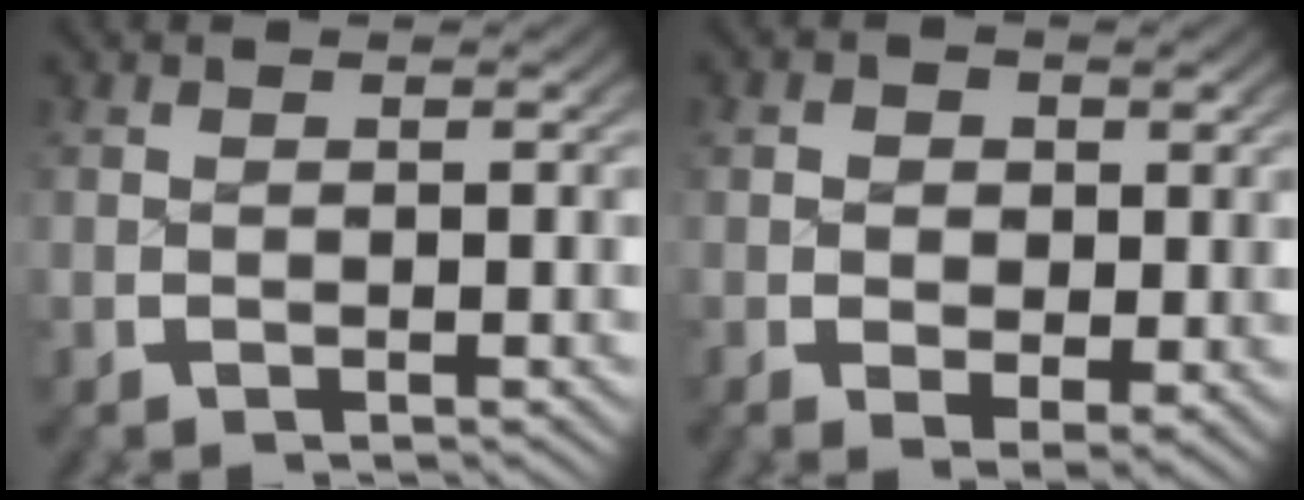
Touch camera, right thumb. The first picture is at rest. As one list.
[{"total": 3.3, "force": [0.0, 2.5, 2.1], "torque": [-0.042, -0.024, 0.009]}]